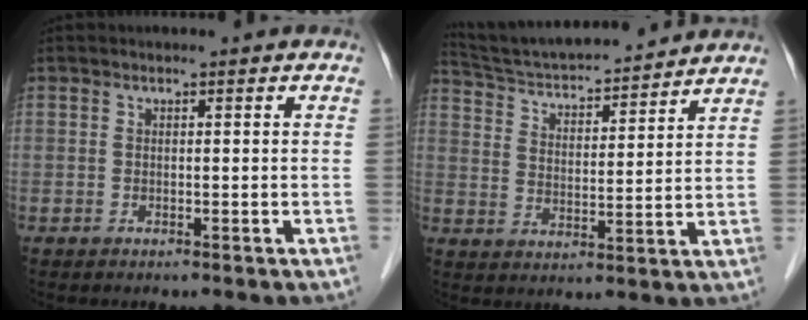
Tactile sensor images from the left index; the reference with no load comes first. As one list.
[{"total": 17.9, "force": [16.6, 1.9, 6.2], "torque": [-0.106, 0.023, 0.257]}]